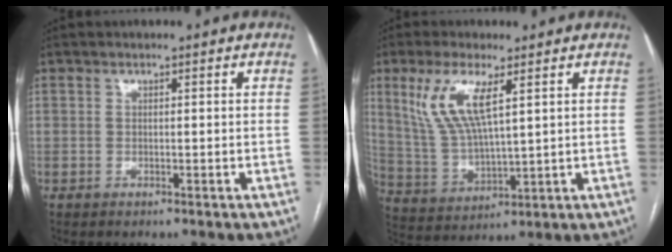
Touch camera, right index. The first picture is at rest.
{"total": 10.0, "force": [4.5, 2.4, 8.6], "torque": [-0.198, 0.002, 0.098]}